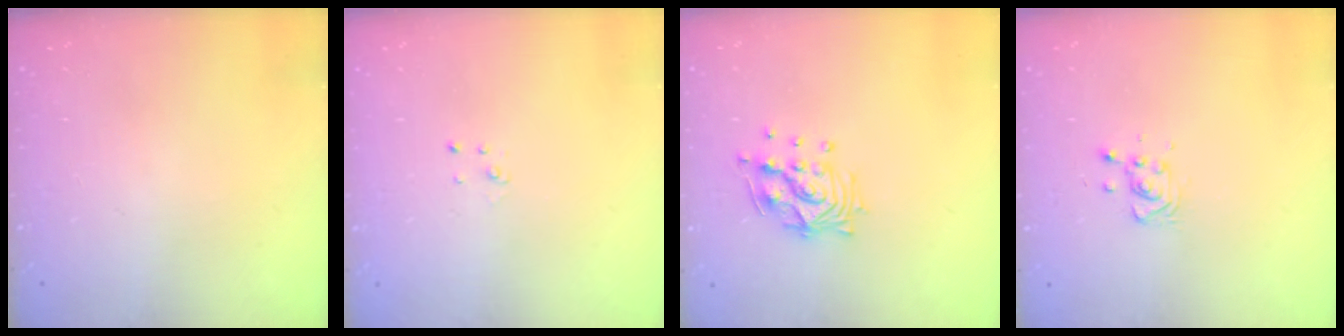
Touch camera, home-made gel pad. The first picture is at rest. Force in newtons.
{"total": 2.0, "press": 2.0, "slide": 0.2}
{"total": 11.5, "press": 11.5, "slide": 0.8}
{"total": 5.4, "press": 5.3, "slide": 1.2}